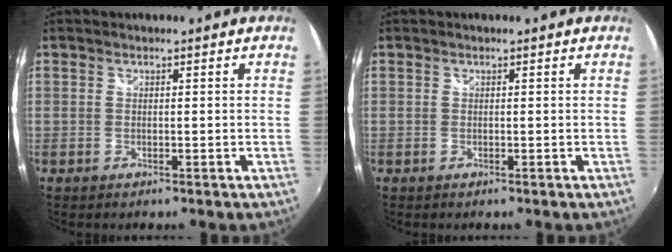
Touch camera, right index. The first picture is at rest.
{"total": 0.0}